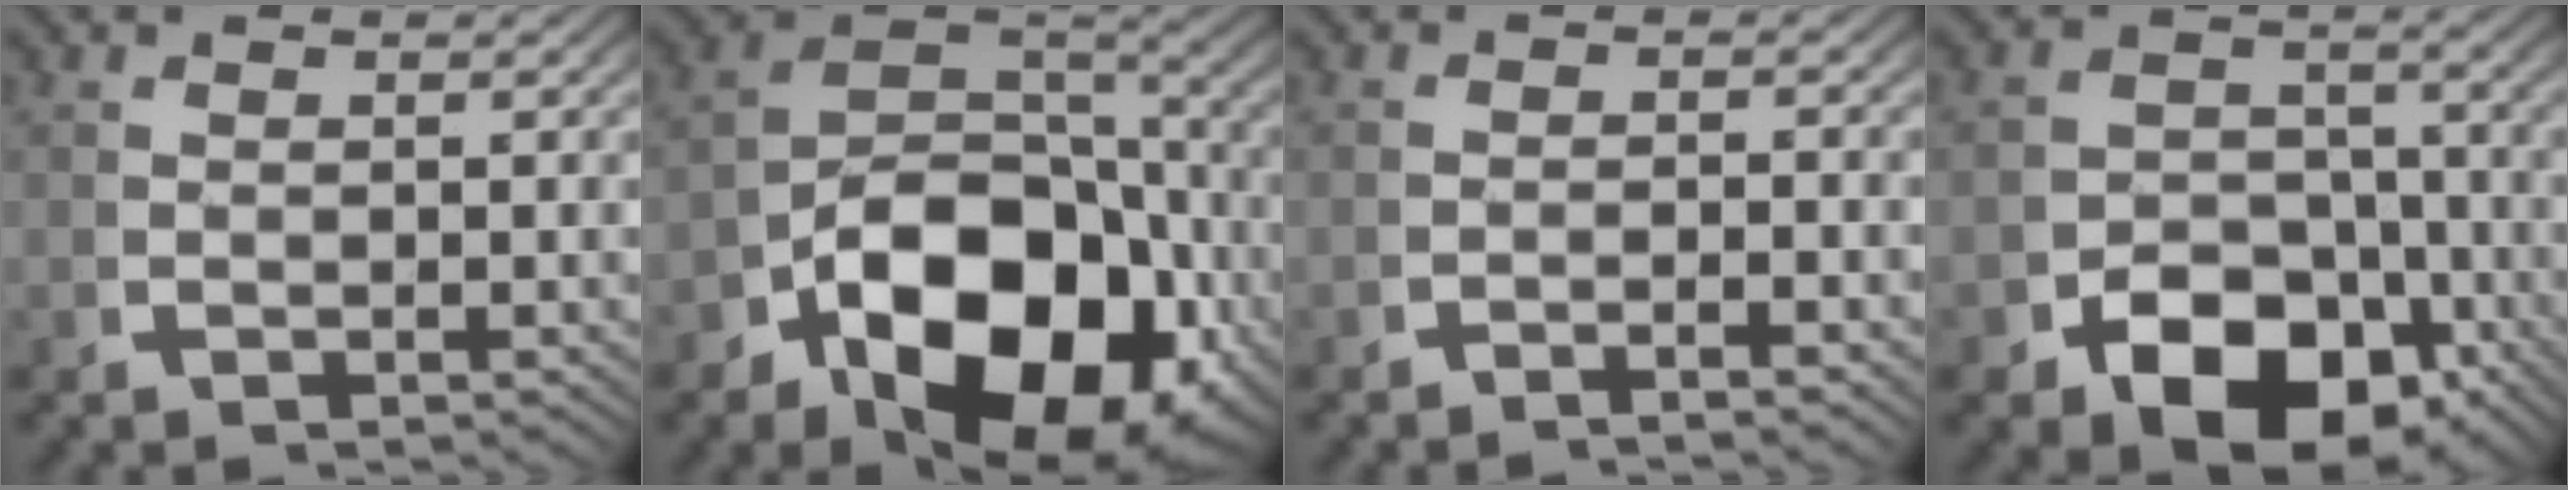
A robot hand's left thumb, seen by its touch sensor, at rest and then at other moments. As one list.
[{"total": 15.3, "force": [-4.2, 10.0, 10.8], "torque": [-0.180, -0.055, -0.054]}, {"total": 1.6, "force": [-1.4, 0.1, 0.7], "torque": [-0.010, 0.002, -0.030]}, {"total": 8.1, "force": [-4.1, 5.3, 4.5], "torque": [-0.058, -0.033, -0.057]}]